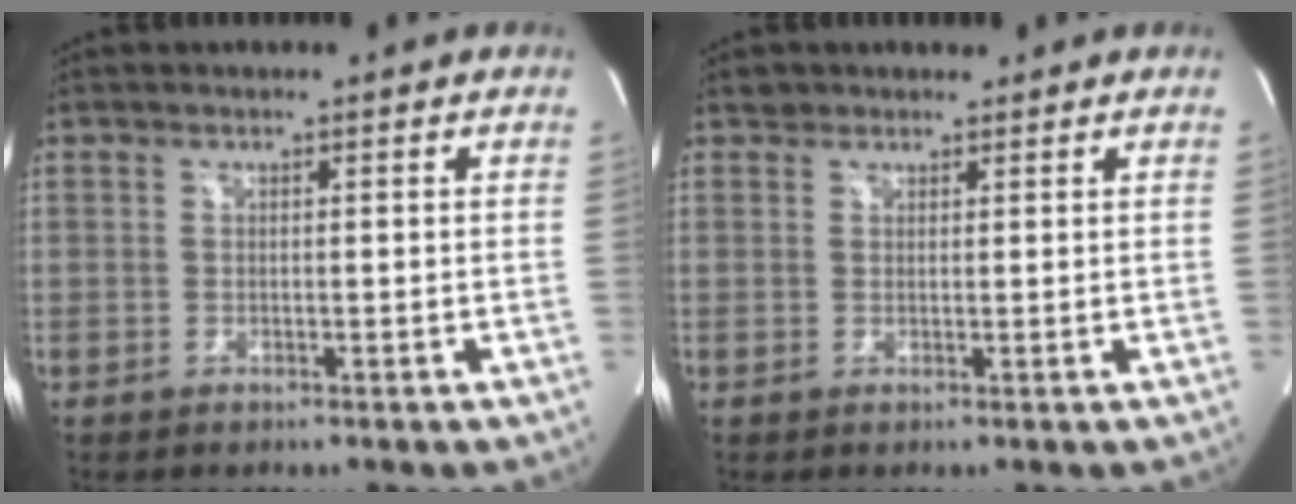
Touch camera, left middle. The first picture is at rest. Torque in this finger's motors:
{"motor_torque": [0.09, 0.08, -0.03, 0.01]}